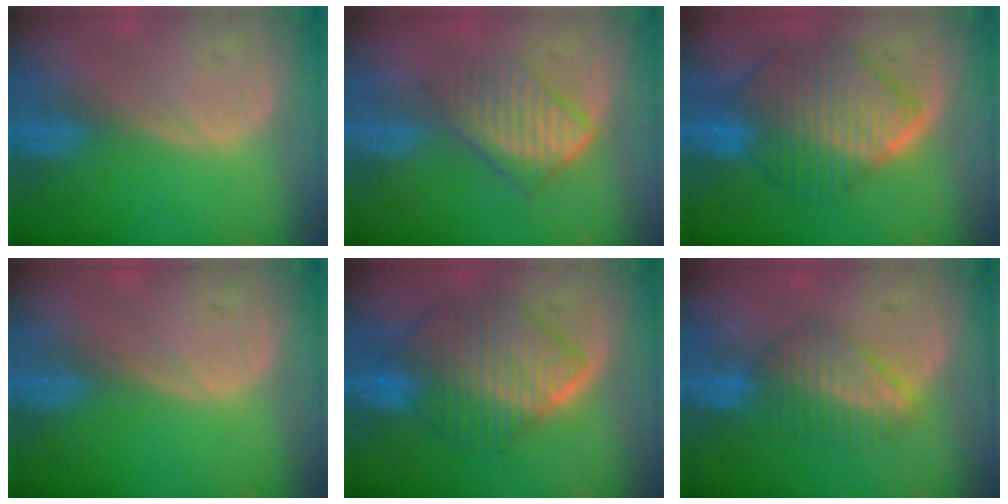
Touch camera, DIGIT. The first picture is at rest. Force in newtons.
{"total": 6.8, "press": 6.1, "slide": 3.0}
{"total": 10.5, "press": 10.5, "slide": 0.9}
{"total": 0.0}
{"total": 10.2, "press": 10.1, "slide": 1.0}
{"total": 6.4, "press": 6.0, "slide": 2.0}